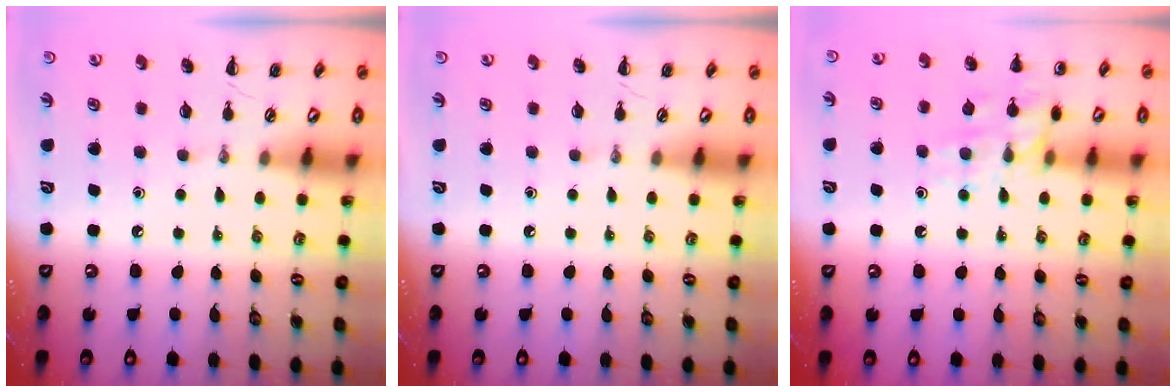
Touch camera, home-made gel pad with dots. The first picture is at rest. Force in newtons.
{"total": 0.0}
{"total": 13.3, "press": 13.2, "slide": 0.9}